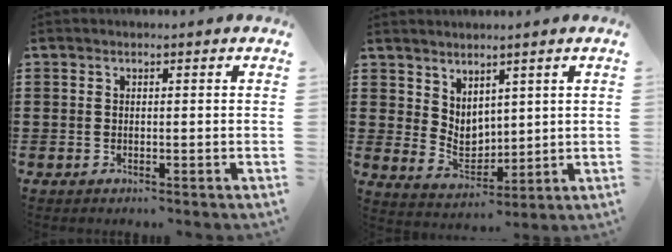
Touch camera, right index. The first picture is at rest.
{"total": 4.4, "force": [3.3, 2.7, 1.0], "torque": [-0.034, -0.009, 0.065]}